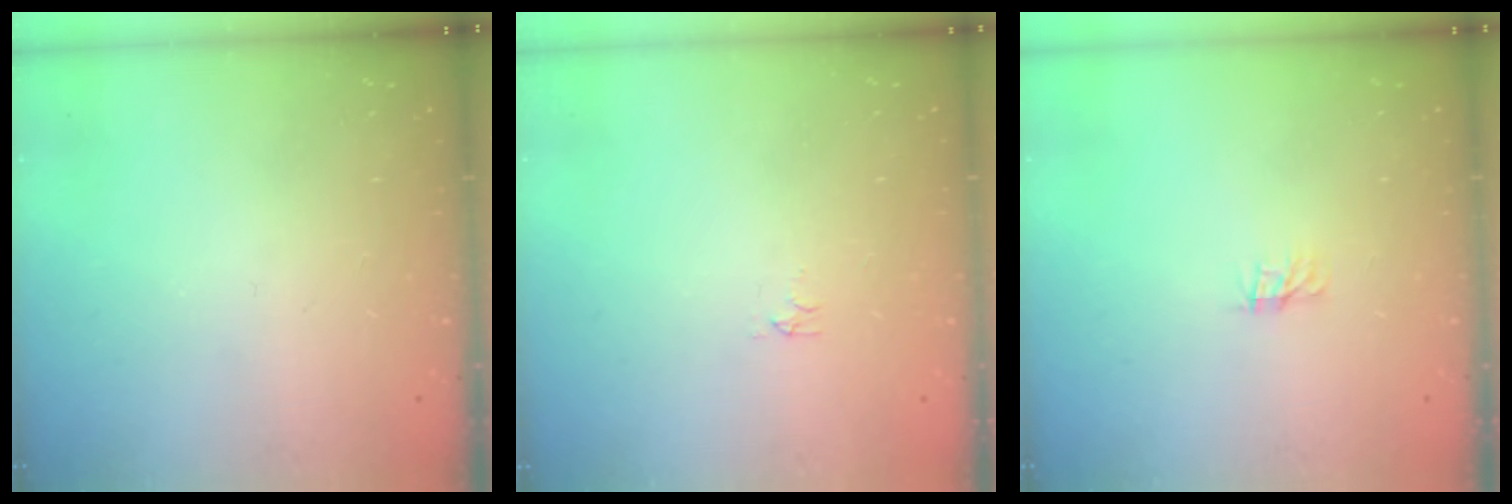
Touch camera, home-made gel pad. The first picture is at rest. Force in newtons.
{"total": 2.9, "press": 2.9, "slide": 0.5}
{"total": 0.0}